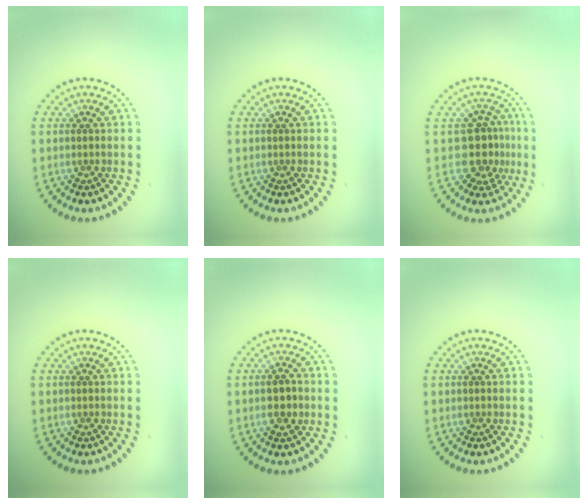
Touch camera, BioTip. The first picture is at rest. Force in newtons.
{"total": 0.0}
{"total": 3.4, "press": 2.9, "slide": 1.8}
{"total": 0.0}
{"total": 2.3, "press": 2.3, "slide": 0.3}
{"total": 0.0}